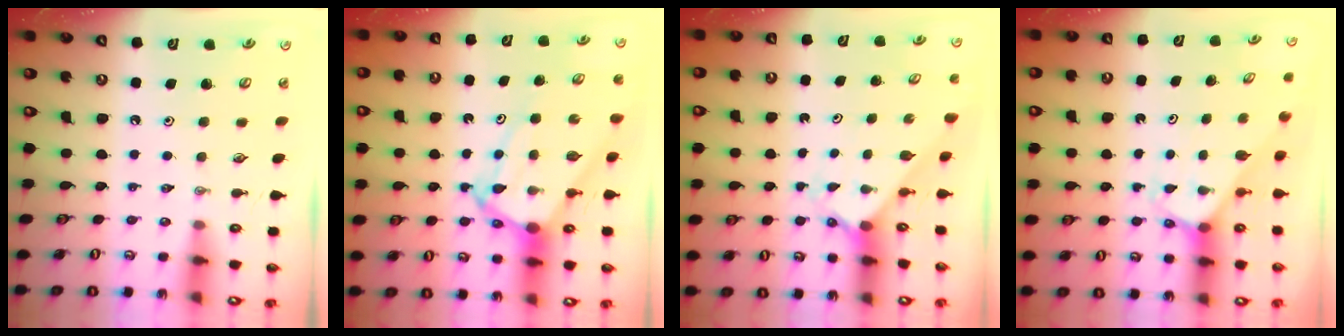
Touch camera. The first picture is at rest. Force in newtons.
{"total": 10.5, "press": 10.5, "slide": 1.0}
{"total": 1.9, "press": 1.9, "slide": 0.2}
{"total": 2.2, "press": 2.2, "slide": 0.1}